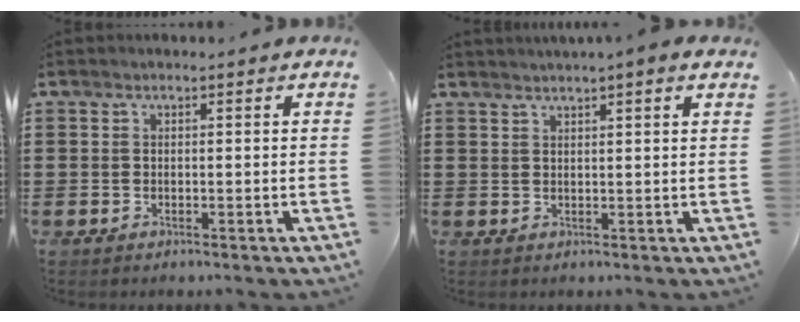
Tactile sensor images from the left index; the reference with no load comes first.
{"total": 1.7, "force": [1.5, -0.4, 0.8], "torque": [-0.016, 0.000, 0.028]}